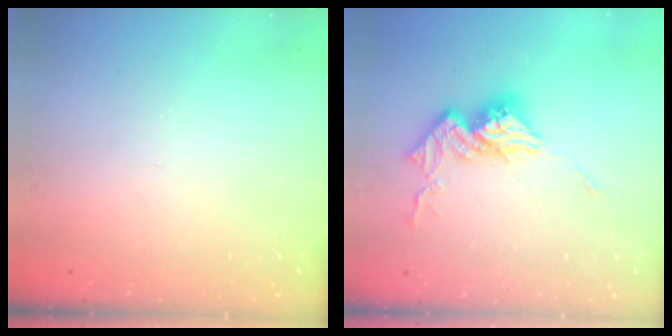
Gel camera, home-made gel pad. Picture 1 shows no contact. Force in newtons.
{"total": 14.1, "press": 14.1, "slide": 1.4}